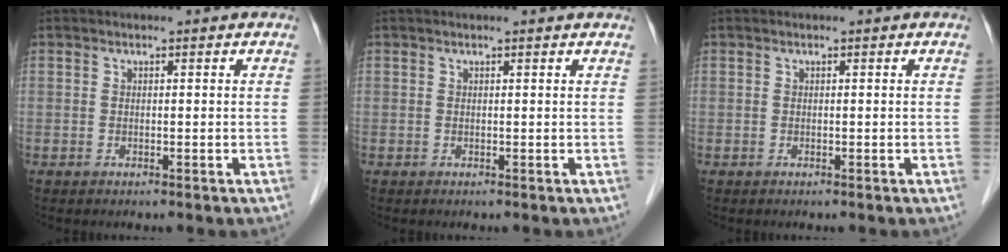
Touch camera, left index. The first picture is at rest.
{"total": 1.4, "force": [1.4, 0.0, 0.4], "torque": [-0.014, 0.007, 0.011]}
{"total": 0.0}